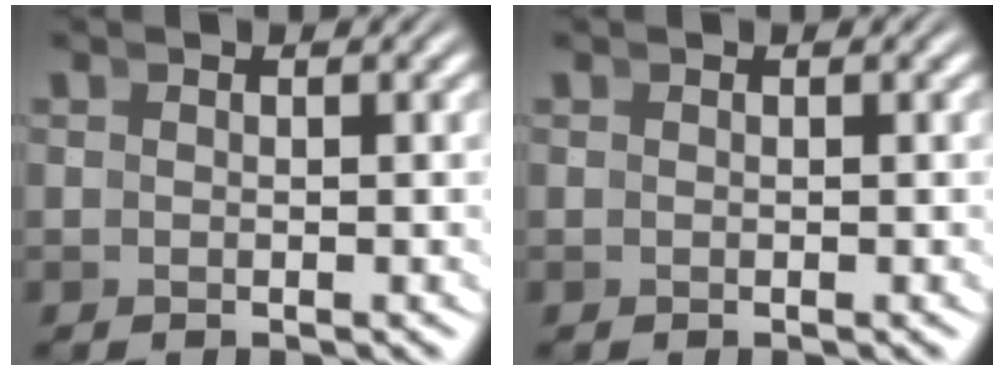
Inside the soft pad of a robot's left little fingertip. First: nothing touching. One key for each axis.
{"total": 0.0}